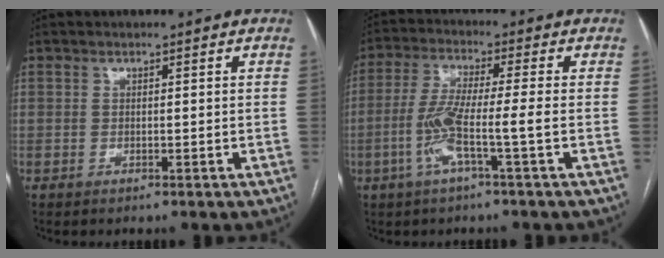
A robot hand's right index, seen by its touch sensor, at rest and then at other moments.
{"total": 7.8, "force": [-2.4, -0.4, 7.4], "torque": [-0.152, 0.004, -0.050]}